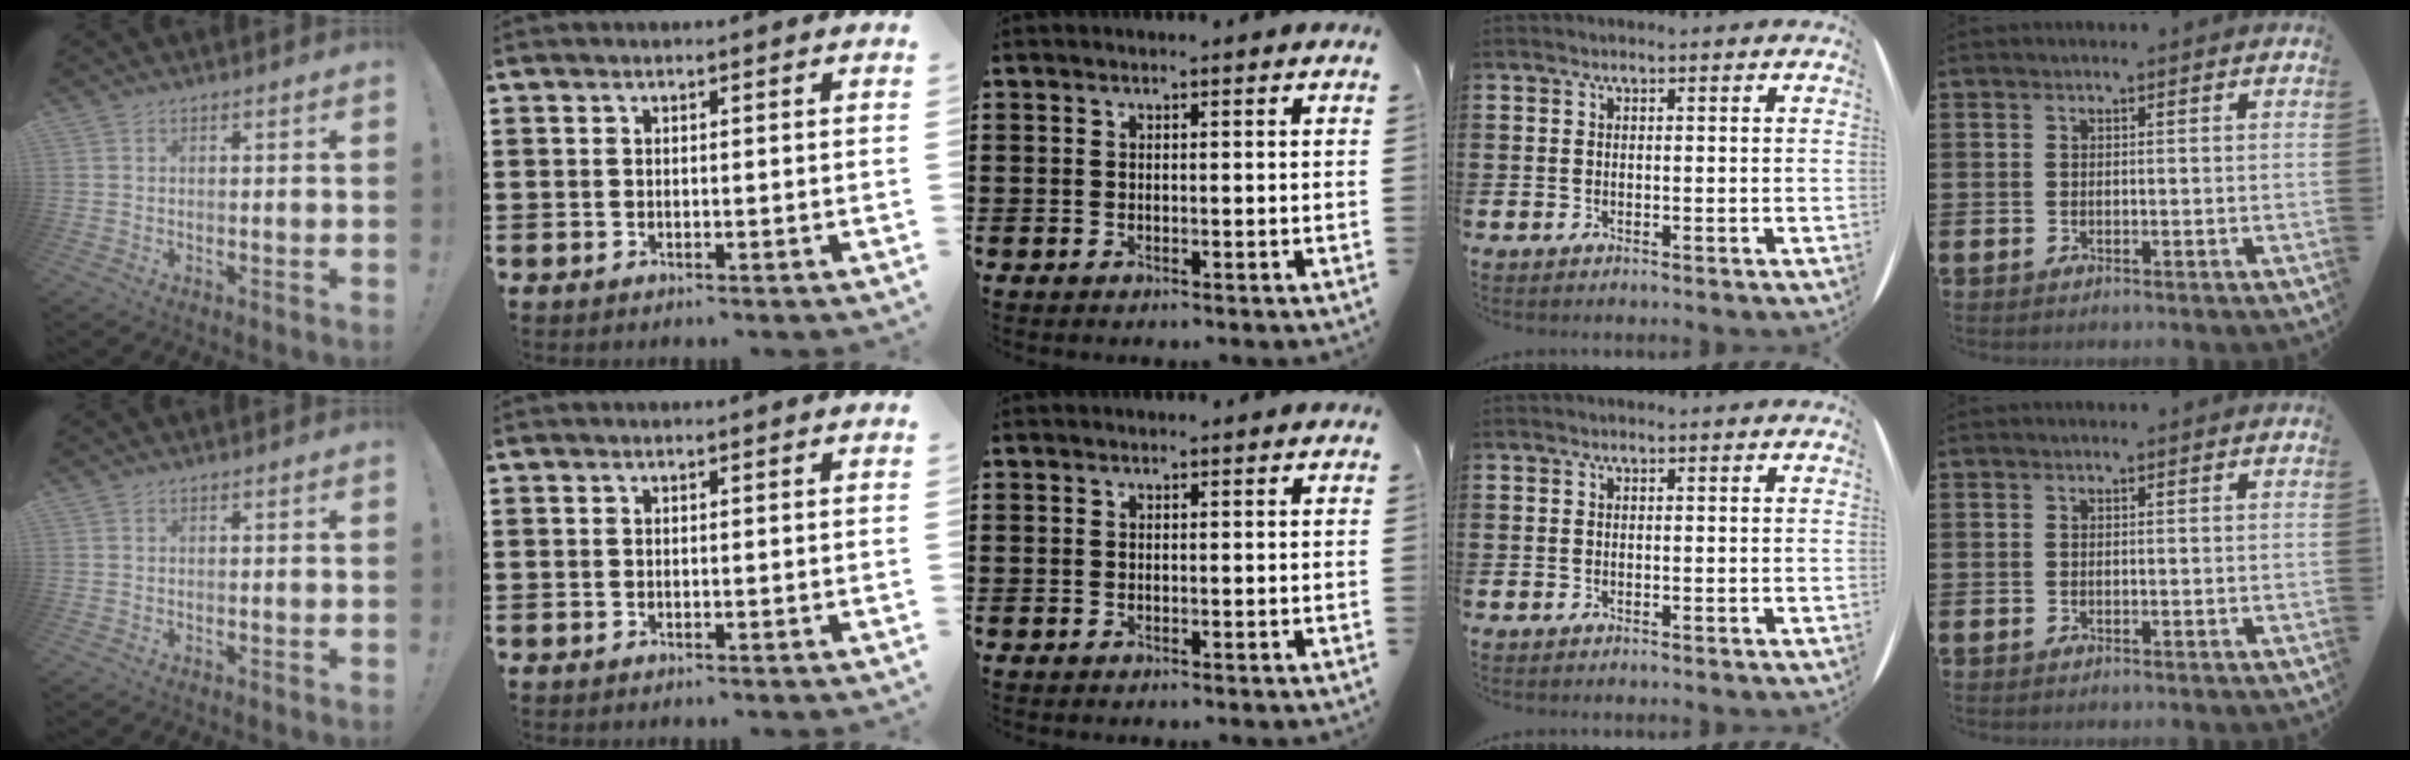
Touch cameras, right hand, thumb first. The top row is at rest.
{}